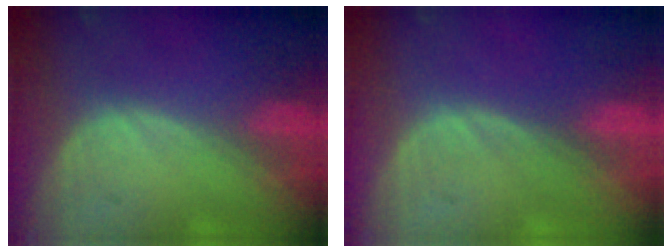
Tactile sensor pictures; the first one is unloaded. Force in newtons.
{"total": 0.0}